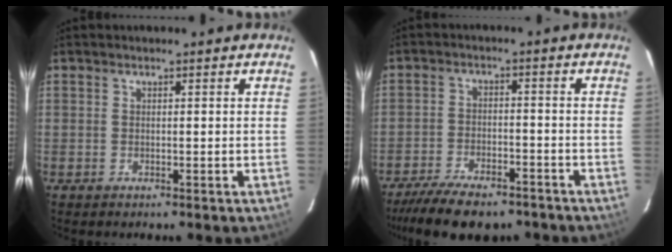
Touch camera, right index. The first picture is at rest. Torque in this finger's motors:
{"motor_torque": [1.22, -0.92, 0.32, 0.10]}